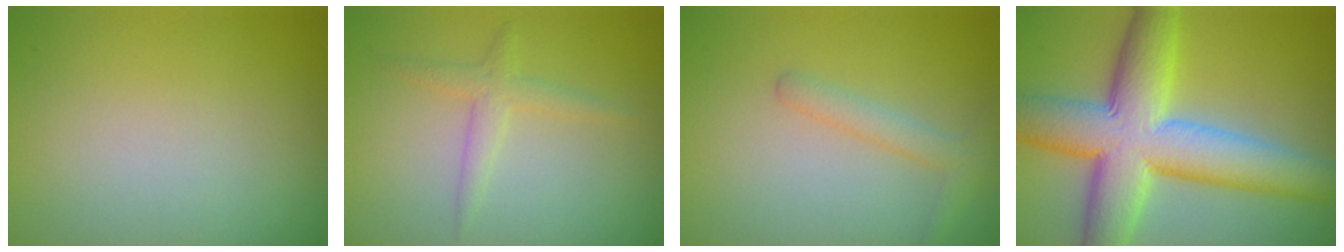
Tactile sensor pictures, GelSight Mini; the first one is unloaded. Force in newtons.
{"total": 1.9, "press": 1.9, "slide": 0.1}
{"total": 2.0, "press": 1.9, "slide": 0.1}
{"total": 11.4, "press": 11.4, "slide": 0.3}